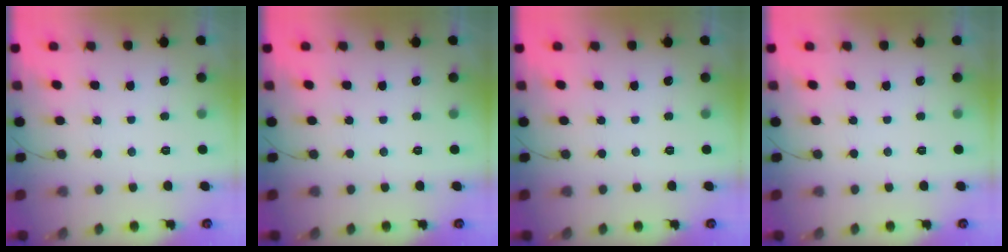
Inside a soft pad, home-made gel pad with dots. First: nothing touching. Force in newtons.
{"total": 0.0}
{"total": 0.0}
{"total": 0.0}